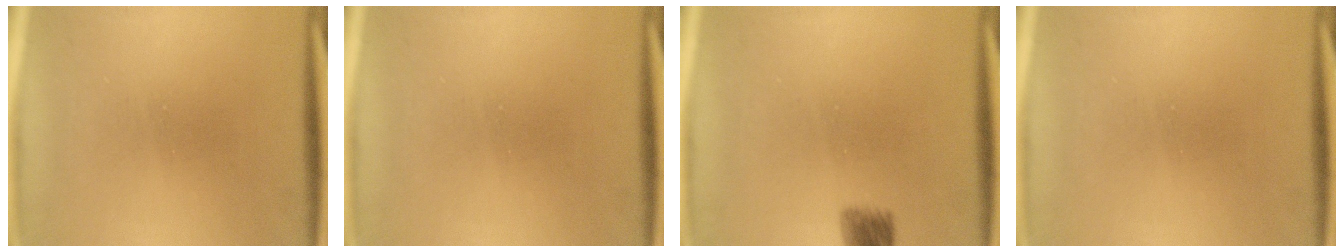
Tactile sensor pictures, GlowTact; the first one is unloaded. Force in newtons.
{"total": 0.0}
{"total": 3.0}
{"total": 0.0}